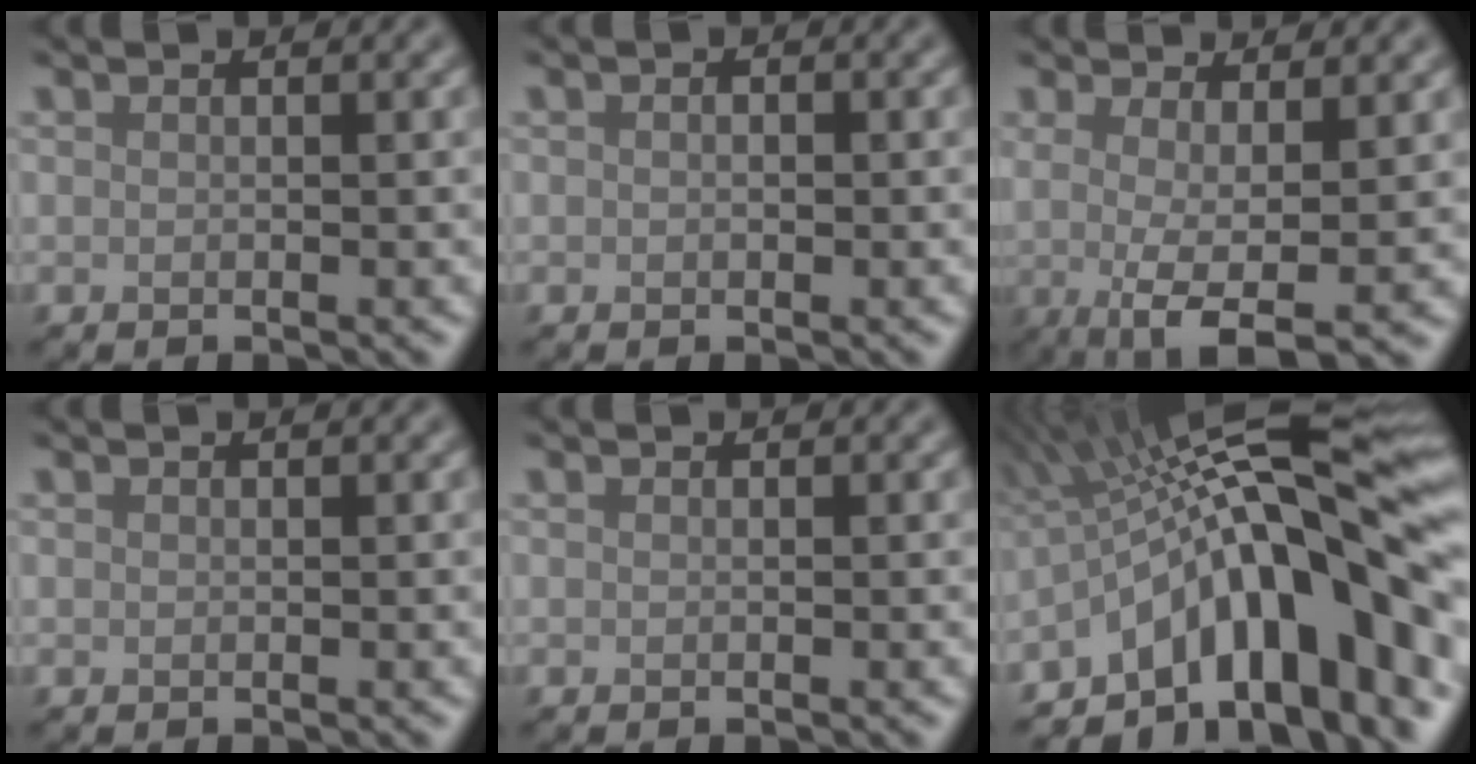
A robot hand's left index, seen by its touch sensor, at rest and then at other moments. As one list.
[{"total": 0.6, "force": [0.1, 0.5, 0.4], "torque": [-0.006, -0.001, -0.001]}, {"total": 4.7, "force": [0.2, 1.2, 4.6], "torque": [-0.068, -0.008, 0.002]}, {"total": 0.0}, {"total": 0.0}, {"total": 15.6, "force": [-3.1, 5.3, 14.3], "torque": [-0.178, 0.039, -0.059]}]